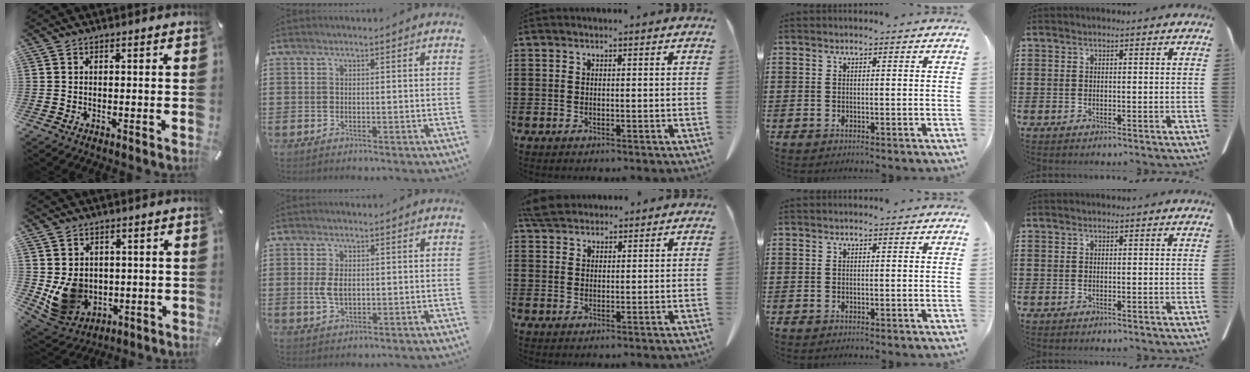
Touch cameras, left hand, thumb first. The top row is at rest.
{"thumb": {"total": 9.6, "force": [0.5, 9.0, 3.3], "torque": [-0.079, -0.010, 0.015]}, "index": {"total": 4.0, "force": [0.2, 2.3, 3.3], "torque": [-0.080, 0.002, -0.001]}, "middle": {"total": 3.8, "force": [3.4, 1.1, 1.1], "torque": [-0.032, 0.000, 0.068]}}